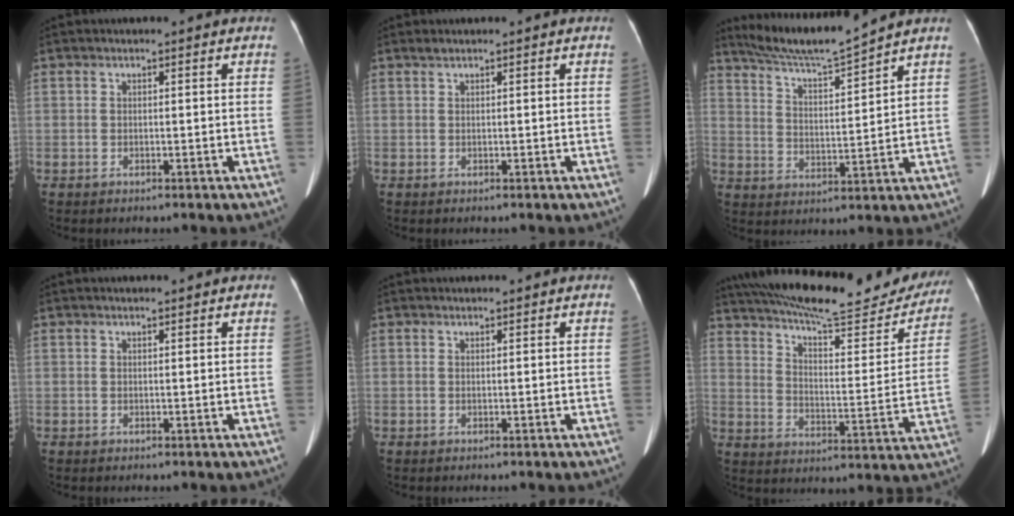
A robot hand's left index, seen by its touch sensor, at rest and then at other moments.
{"total": 0.6, "force": [0.6, 0.0, 0.2], "torque": [-0.012, 0.008, 0.016]}
{"total": 9.8, "force": [9.2, -1.6, 3.1], "torque": [-0.061, -0.005, 0.170]}
{"total": 2.5, "force": [2.3, 0.4, 0.9], "torque": [-0.011, 0.021, 0.031]}
{"total": 2.2, "force": [2.1, 0.4, 0.5], "torque": [-0.011, 0.024, 0.029]}
{"total": 28.8, "force": [25.1, 5.5, 13.1], "torque": [-0.209, -0.034, 0.332]}